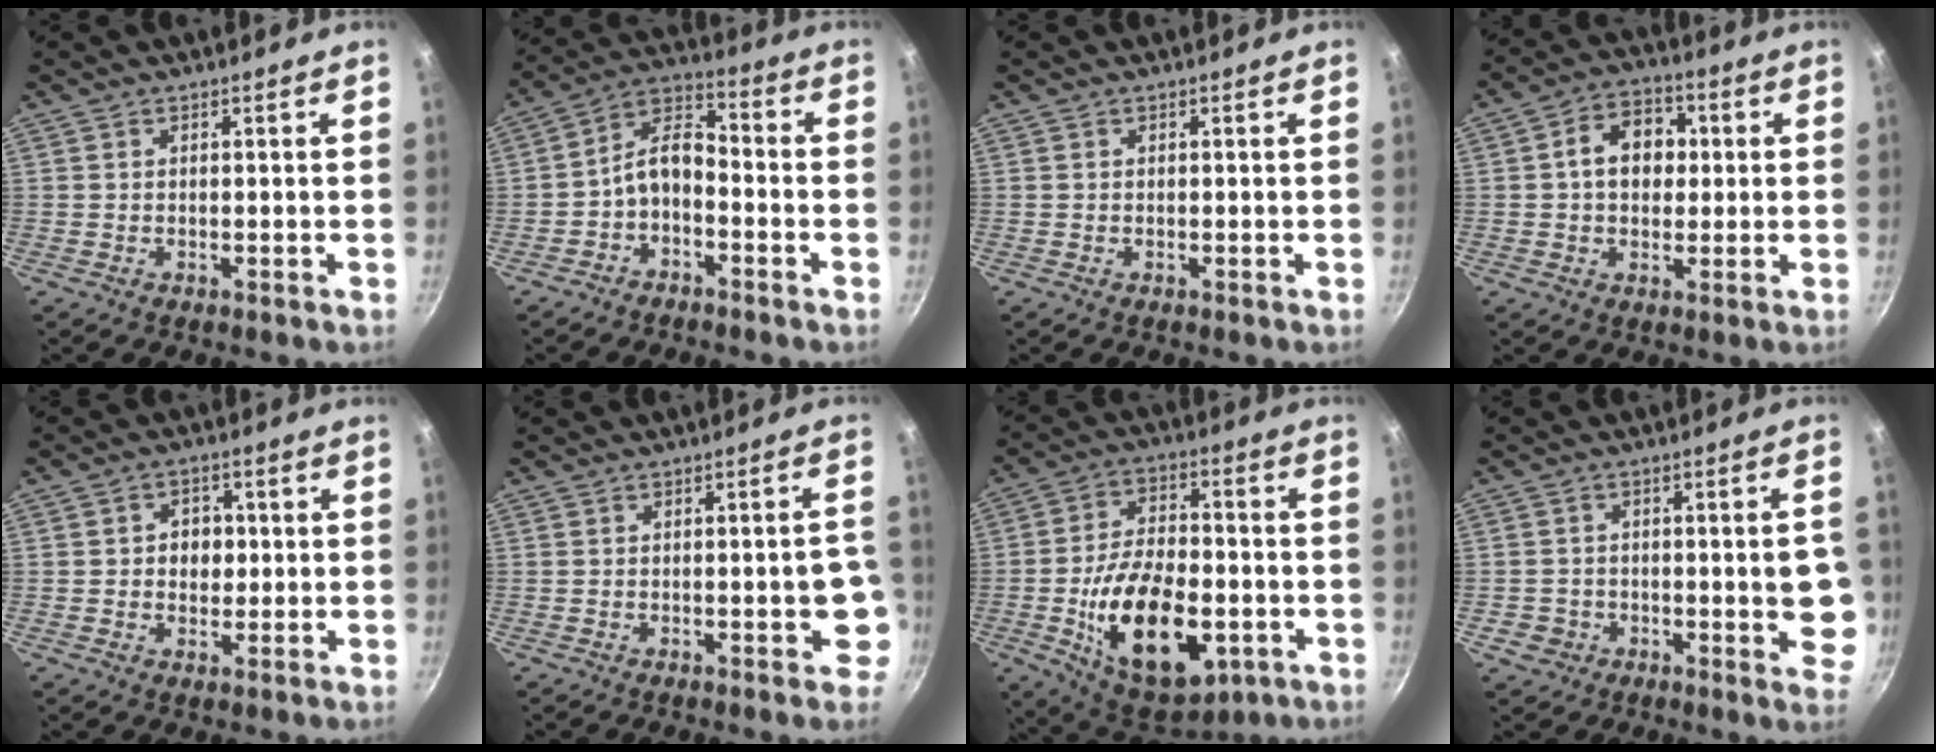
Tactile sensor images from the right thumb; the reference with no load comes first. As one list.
[{"total": 7.9, "force": [-3.2, 4.7, 5.4], "torque": [-0.093, 0.060, -0.066]}, {"total": 0.0}, {"total": 9.6, "force": [1.0, 7.2, 6.2], "torque": [-0.063, 0.017, 0.003]}, {"total": 5.1, "force": [0.1, 4.3, 2.8], "torque": [-0.013, 0.004, -0.002]}, {"total": 6.4, "force": [-1.6, 2.4, 5.6], "torque": [-0.047, 0.017, -0.020]}, {"total": 22.2, "force": [-5.8, 12.2, 17.7], "torque": [-0.277, 0.020, -0.081]}, {"total": 9.2, "force": [-1.6, 5.2, 7.4], "torque": [-0.058, 0.012, -0.019]}]